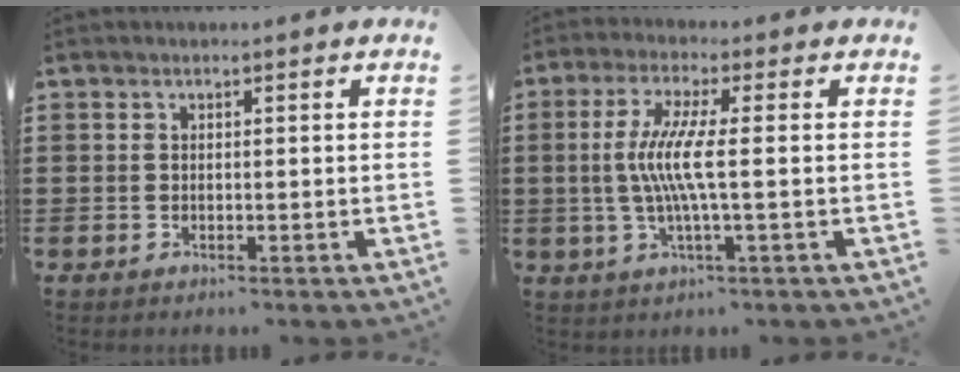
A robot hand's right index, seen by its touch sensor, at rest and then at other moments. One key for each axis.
{"total": 7.1, "fx": -0.4, "fy": 0.2, "fz": 7.1, "tx": -0.150, "ty": -0.014, "tz": -0.018}